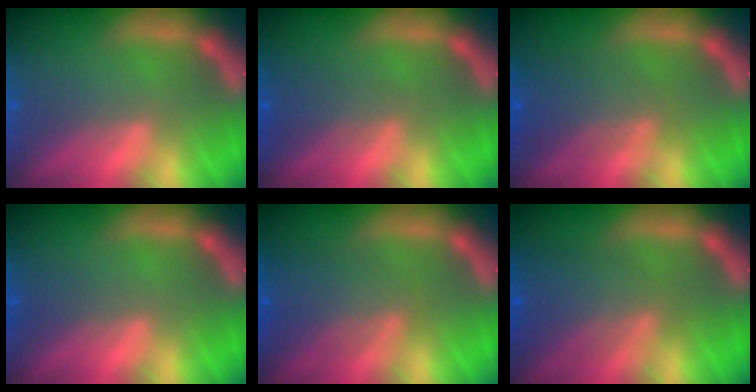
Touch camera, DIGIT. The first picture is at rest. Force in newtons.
{"total": 2.5}
{"total": 4.1}
{"total": 1.5}
{"total": 5.1}
{"total": 5.5}